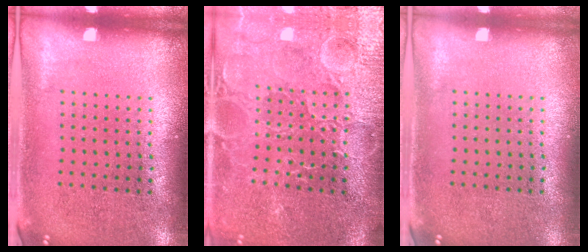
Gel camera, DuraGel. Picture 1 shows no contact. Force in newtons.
{"total": 3.7, "press": 3.6, "slide": 0.7}
{"total": 0.0}